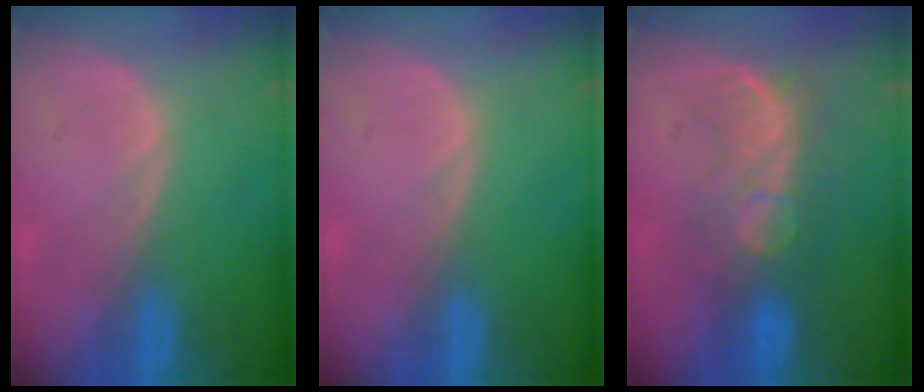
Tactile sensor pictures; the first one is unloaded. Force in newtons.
{"total": 0.0}
{"total": 7.6, "press": 7.3, "slide": 2.1}